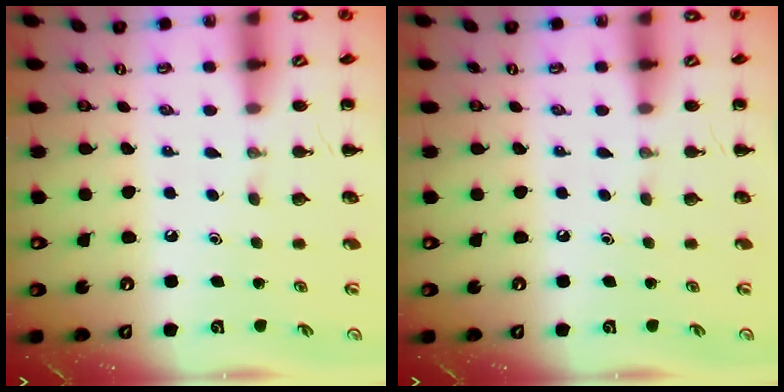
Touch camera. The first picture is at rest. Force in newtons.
{"total": 0.0}